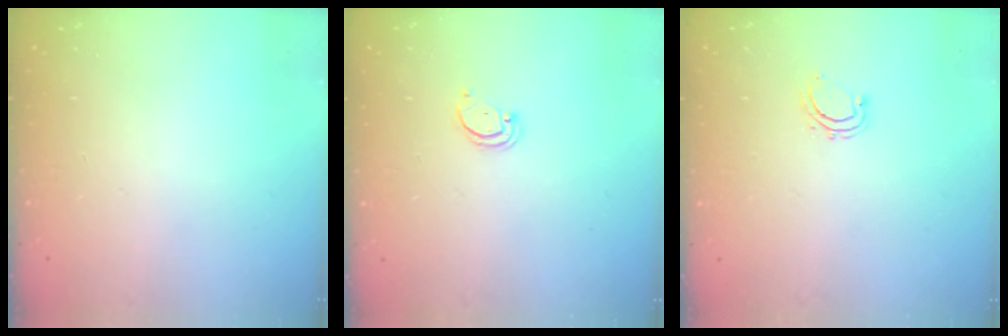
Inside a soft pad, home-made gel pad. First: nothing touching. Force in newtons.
{"total": 1.6, "press": 1.6, "slide": 0.1}
{"total": 4.2, "press": 4.1, "slide": 0.9}